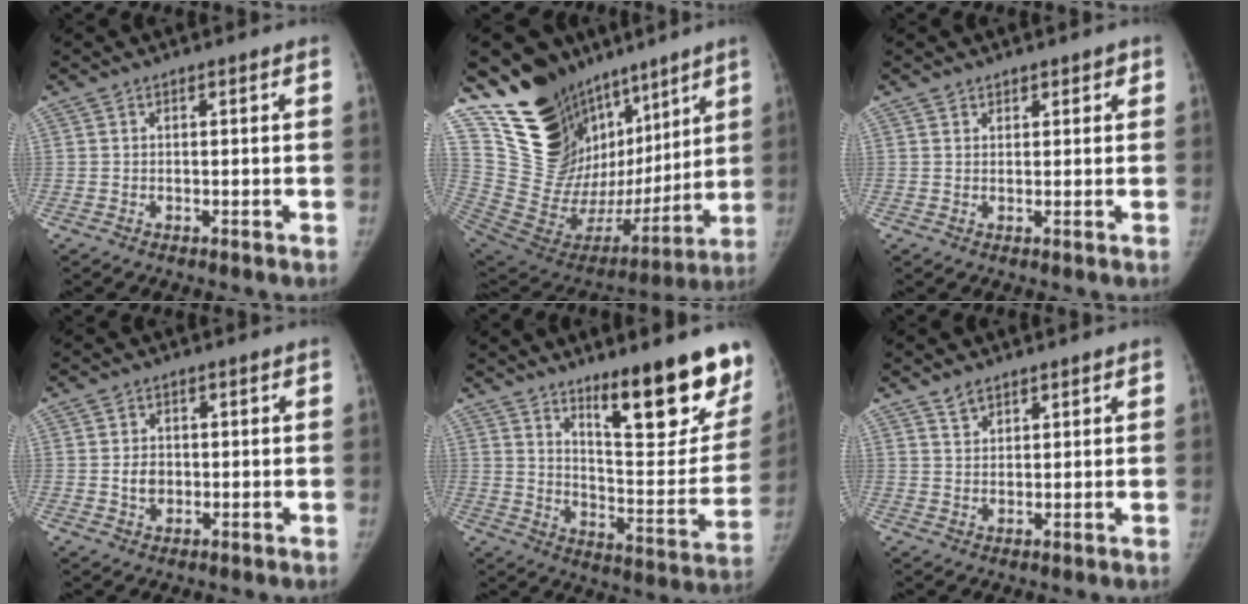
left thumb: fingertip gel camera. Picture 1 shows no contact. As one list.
[{"total": 30.1, "force": [16.5, 18.5, 17.1], "torque": [-0.225, -0.043, 0.302]}, {"total": 1.9, "force": [1.3, 1.3, 0.2], "torque": [0.020, -0.005, 0.013]}, {"total": 3.3, "force": [-0.1, 2.8, 1.8], "torque": [-0.017, 0.002, 0.000]}, {"total": 22.2, "force": [14.2, 5.1, 16.3], "torque": [-0.184, -0.108, 0.218]}, {"total": 2.8, "force": [2.2, 1.6, 0.8], "torque": [-0.002, -0.013, 0.041]}]